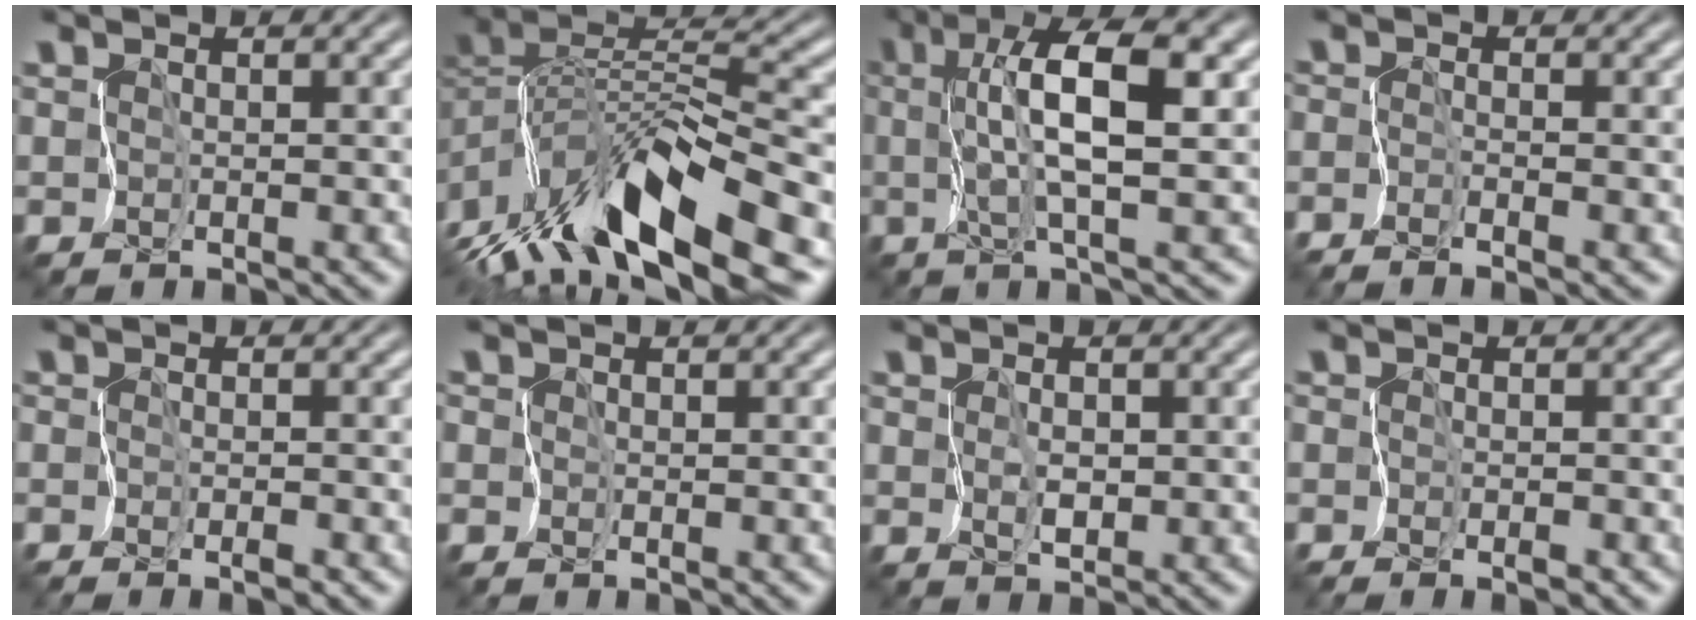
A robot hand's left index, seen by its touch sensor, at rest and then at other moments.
{"total": 12.1, "force": [-6.5, 3.3, 9.7], "torque": [-0.181, 0.024, -0.113]}
{"total": 6.8, "force": [1.3, 1.1, 6.6], "torque": [-0.112, 0.010, 0.018]}
{"total": 1.5, "force": [-1.4, -0.6, 0.3], "torque": [-0.012, -0.007, -0.033]}
{"total": 1.2, "force": [-1.2, 0.0, 0.4], "torque": [-0.010, -0.004, -0.024]}
{"total": 0.7, "force": [-0.1, 0.6, 0.2], "torque": [0.002, 0.000, -0.006]}
{"total": 1.3, "force": [-0.1, 0.9, 1.0], "torque": [-0.019, -0.005, 0.001]}
{"total": 1.1, "force": [-1.0, 0.2, 0.3], "torque": [-0.007, -0.005, -0.022]}